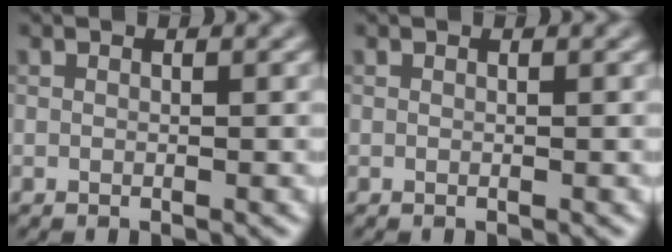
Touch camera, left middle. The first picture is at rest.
{"total": 0.0}